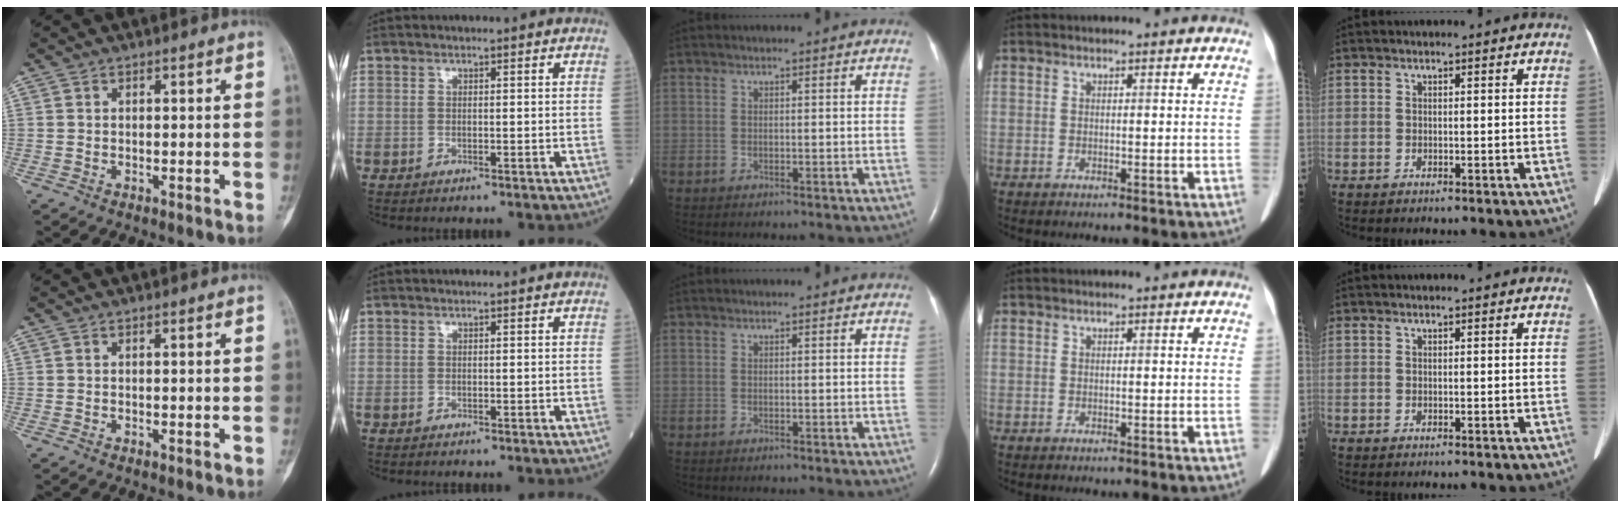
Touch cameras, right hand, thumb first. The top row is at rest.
{}